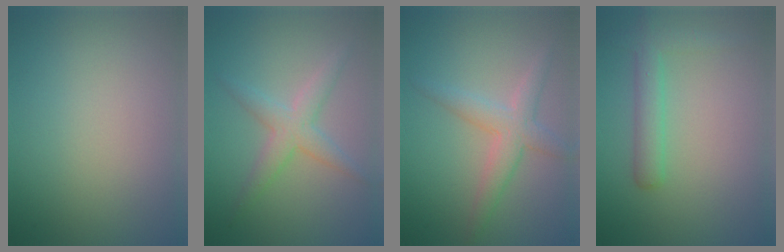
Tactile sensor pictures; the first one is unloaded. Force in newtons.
{"total": 3.0, "press": 3.0, "slide": 0.1}
{"total": 3.2, "press": 3.2, "slide": 0.2}
{"total": 2.9, "press": 2.9, "slide": 0.1}